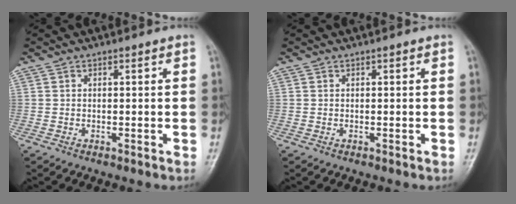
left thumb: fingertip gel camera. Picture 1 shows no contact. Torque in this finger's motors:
{"motor_torque": [0.03, 0.03, -0.03, -0.06, 0.00]}